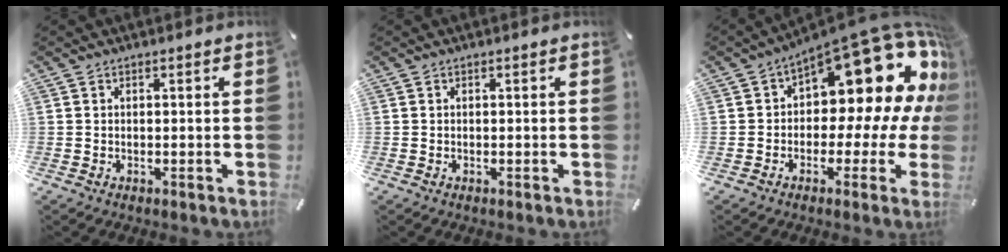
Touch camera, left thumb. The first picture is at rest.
{"total": 0.0}
{"total": 20.2, "force": [8.6, 10.3, 15.1], "torque": [-0.187, -0.081, 0.145]}